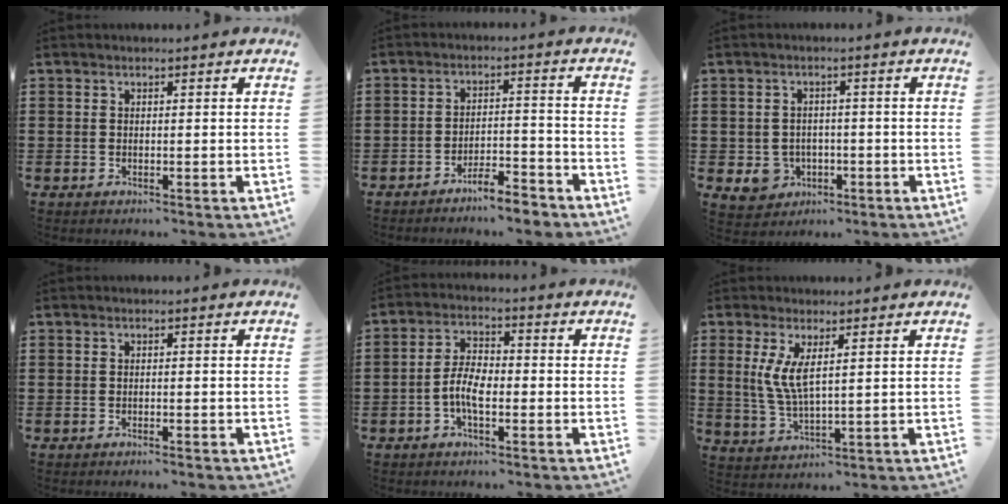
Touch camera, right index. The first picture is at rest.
{"total": 4.6, "force": [-4.3, 0.3, 1.6], "torque": [-0.029, 0.005, -0.083]}
{"total": 3.9, "force": [-1.5, 3.4, 1.2], "torque": [-0.036, 0.002, -0.030]}
{"total": 0.6, "force": [-0.5, -0.1, 0.2], "torque": [-0.005, -0.001, -0.011]}
{"total": 5.6, "force": [-1.8, 2.4, 4.7], "torque": [-0.106, 0.001, -0.039]}
{"total": 5.5, "force": [1.7, 1.4, 5.0], "torque": [-0.109, -0.004, 0.028]}